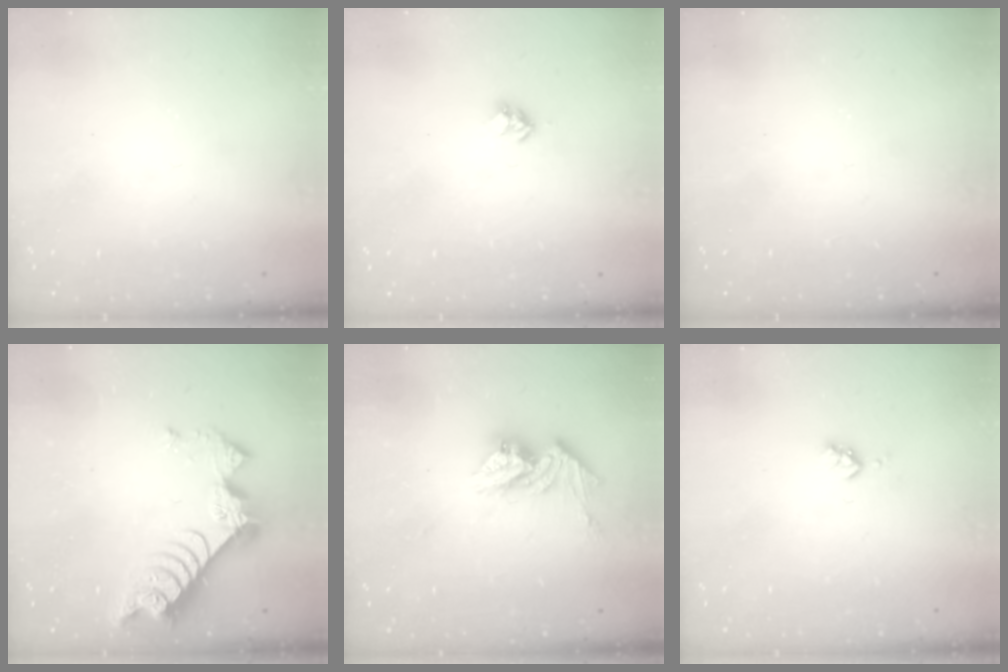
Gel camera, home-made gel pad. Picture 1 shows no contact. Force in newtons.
{"total": 2.8, "press": 2.8, "slide": 0.4}
{"total": 0.0}
{"total": 9.3, "press": 9.3, "slide": 0.8}
{"total": 11.2, "press": 11.2, "slide": 0.9}
{"total": 3.2, "press": 3.2, "slide": 0.4}